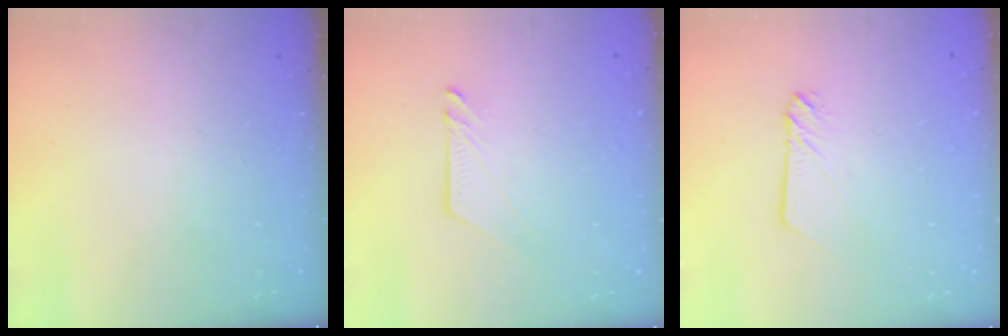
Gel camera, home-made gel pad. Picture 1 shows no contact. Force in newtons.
{"total": 4.8, "press": 4.7, "slide": 0.6}
{"total": 2.5, "press": 2.5, "slide": 0.3}